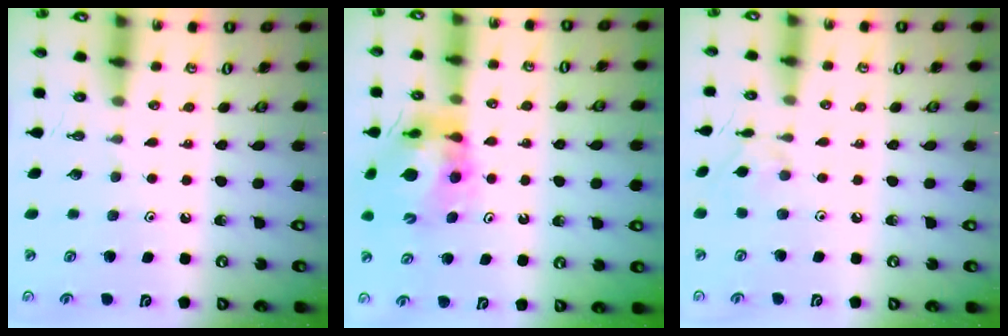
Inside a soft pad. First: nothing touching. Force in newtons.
{"total": 12.4, "press": 12.3, "slide": 1.4}
{"total": 1.8, "press": 1.8, "slide": 0.1}